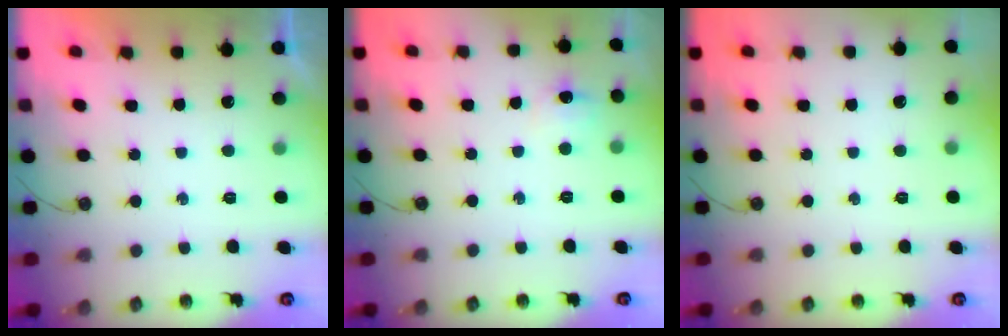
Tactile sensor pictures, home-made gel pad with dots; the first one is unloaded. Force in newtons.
{"total": 6.8, "press": 6.8, "slide": 0.8}
{"total": 0.0}